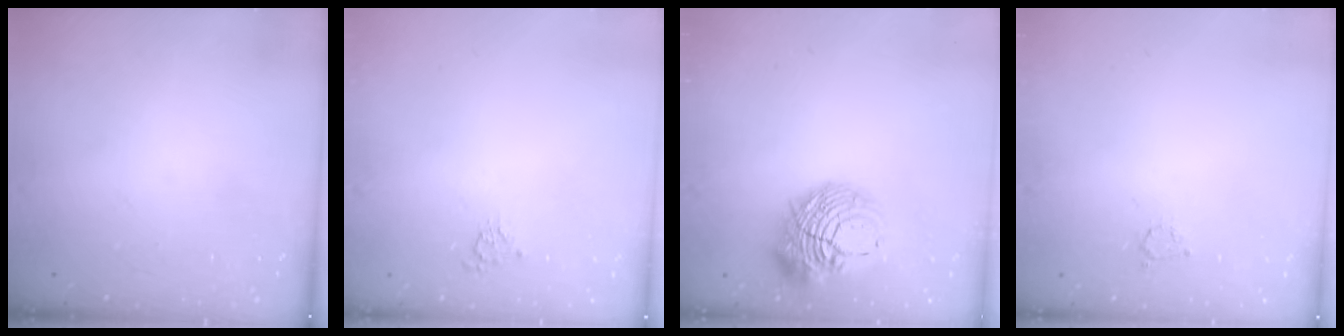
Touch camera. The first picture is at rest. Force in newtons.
{"total": 3.6, "press": 3.5, "slide": 0.4}
{"total": 14.2, "press": 14.1, "slide": 1.5}
{"total": 2.5, "press": 2.5, "slide": 0.4}